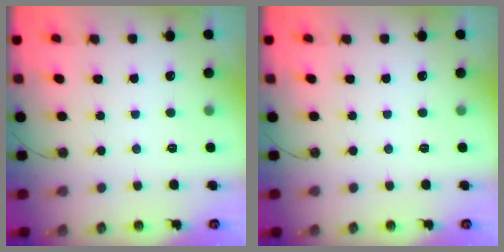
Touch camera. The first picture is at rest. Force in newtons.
{"total": 0.0}